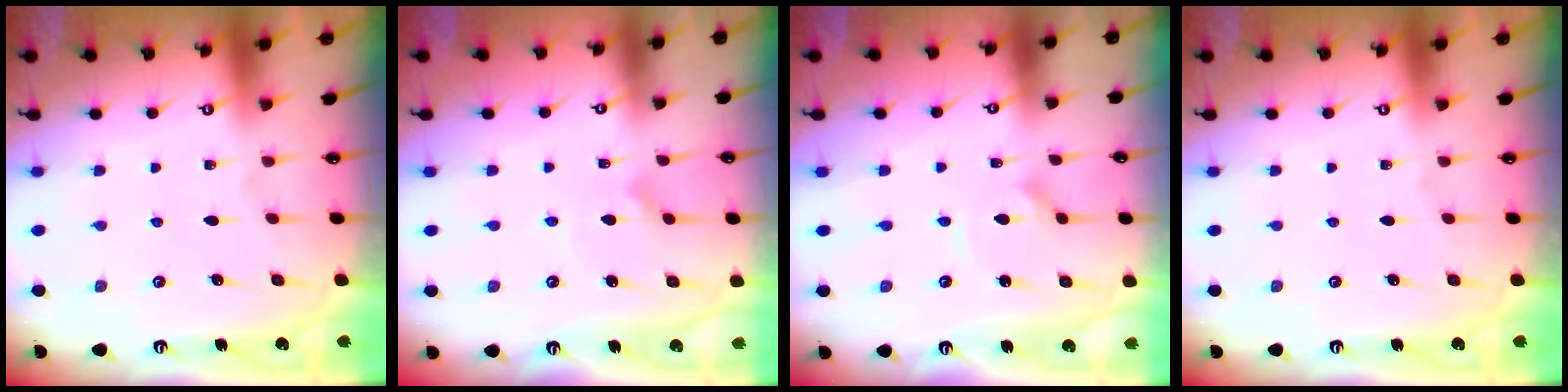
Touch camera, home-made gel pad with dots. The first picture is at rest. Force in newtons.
{"total": 4.2, "press": 4.2, "slide": 0.4}
{"total": 3.2, "press": 3.2, "slide": 0.3}
{"total": 0.0}